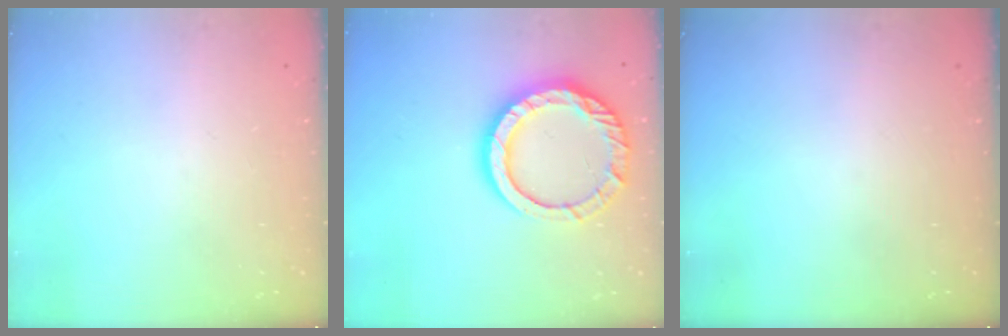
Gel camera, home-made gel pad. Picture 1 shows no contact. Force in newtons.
{"total": 15.3, "press": 15.2, "slide": 1.3}
{"total": 0.0}